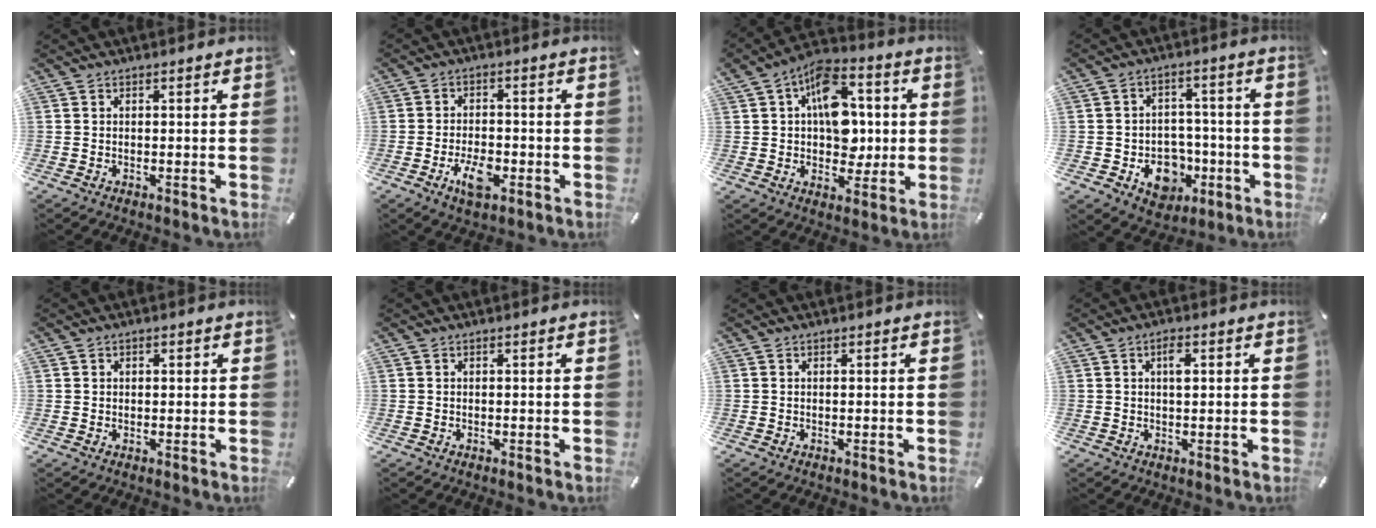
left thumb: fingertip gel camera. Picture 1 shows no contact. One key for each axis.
{"total": 6.9, "fx": -2.9, "fy": 3.6, "fz": 5.1, "tx": -0.096, "ty": 0.006, "tz": -0.055}
{"total": 14.1, "fx": 1.9, "fy": 10.0, "fz": 9.8, "tx": -0.138, "ty": 0.004, "tz": 0.034}
{"total": 9.4, "fx": -3.0, "fy": 8.3, "fz": 3.4, "tx": -0.035, "ty": 0.024, "tz": -0.040}
{"total": 1.0, "fx": 0.2, "fy": 0.9, "fz": 0.2, "tx": -0.004, "ty": 0.006, "tz": 0.003}
{"total": 0.0}
{"total": 0.0}
{"total": 2.8, "fx": 0.8, "fy": 1.1, "fz": 2.4, "tx": -0.043, "ty": 0.004, "tz": 0.010}